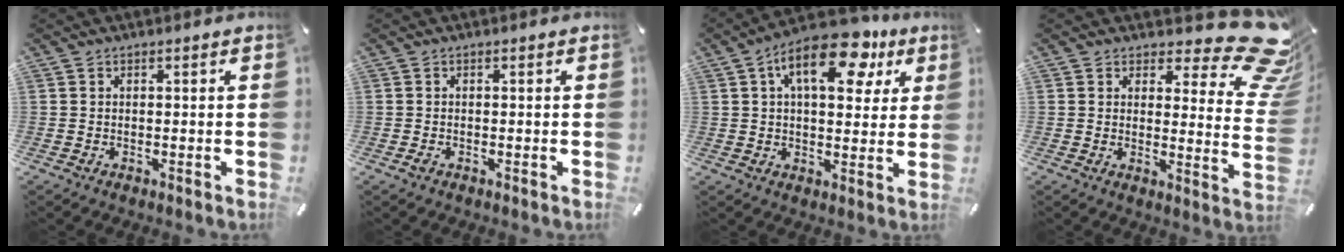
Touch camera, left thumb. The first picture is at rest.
{"total": 0.7, "force": [-0.3, 0.4, 0.5], "torque": [-0.008, -0.002, -0.006]}
{"total": 15.9, "force": [7.4, 8.3, 11.4], "torque": [-0.164, -0.026, 0.121]}
{"total": 14.0, "force": [8.7, 5.6, 9.4], "torque": [-0.109, -0.077, 0.147]}